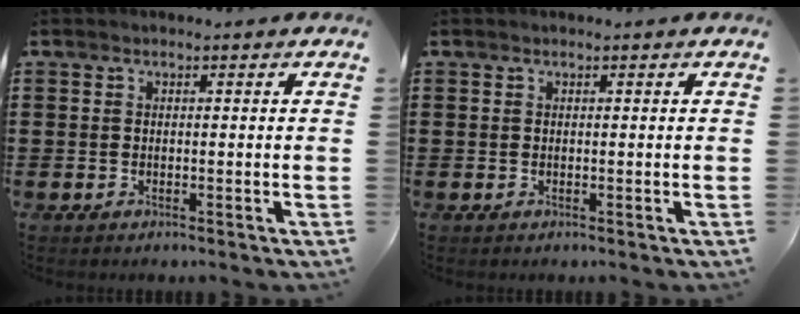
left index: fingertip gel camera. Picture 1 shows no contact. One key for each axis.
{"total": 0.0}